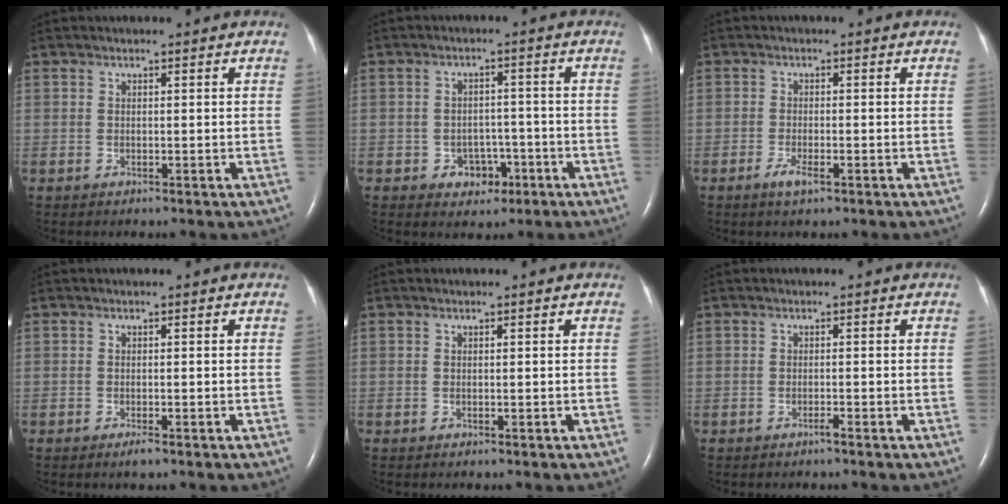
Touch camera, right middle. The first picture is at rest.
{"total": 4.2, "force": [-2.0, 3.3, 1.8], "torque": [-0.020, 0.014, -0.021]}
{"total": 2.4, "force": [-1.4, 0.5, 1.9], "torque": [-0.040, -0.002, -0.027]}
{"total": 0.6, "force": [-0.5, 0.0, 0.4], "torque": [-0.009, -0.001, -0.007]}
{"total": 0.0}
{"total": 0.7, "force": [-0.6, -0.1, 0.3], "torque": [-0.008, 0.000, -0.011]}